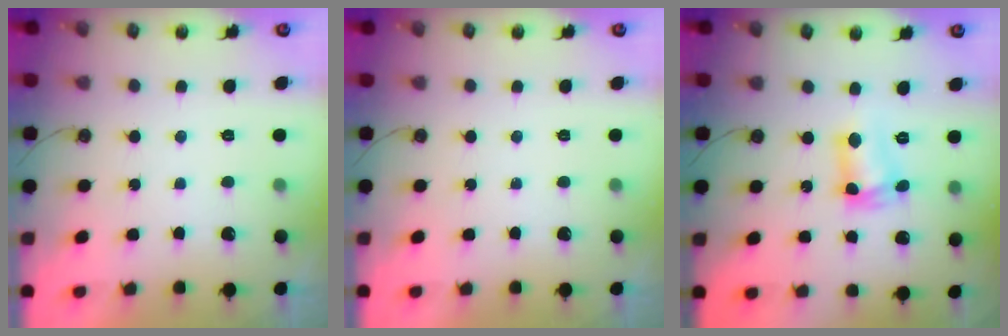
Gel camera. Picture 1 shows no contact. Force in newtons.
{"total": 0.0}
{"total": 8.3, "press": 7.9, "slide": 2.4}